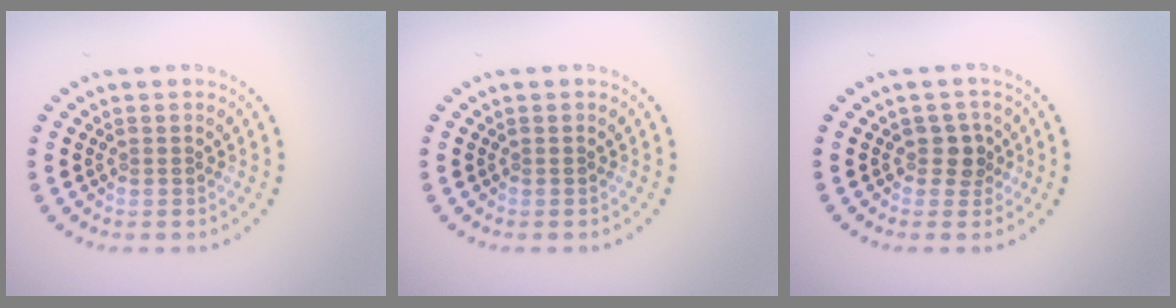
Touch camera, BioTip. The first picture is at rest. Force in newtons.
{"total": 0.0}
{"total": 1.8, "press": 1.4, "slide": 1.1}